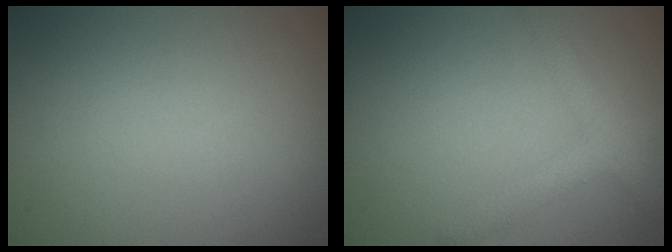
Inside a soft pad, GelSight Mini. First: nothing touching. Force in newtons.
{"total": 3.1, "press": 3.1, "slide": 0.1}